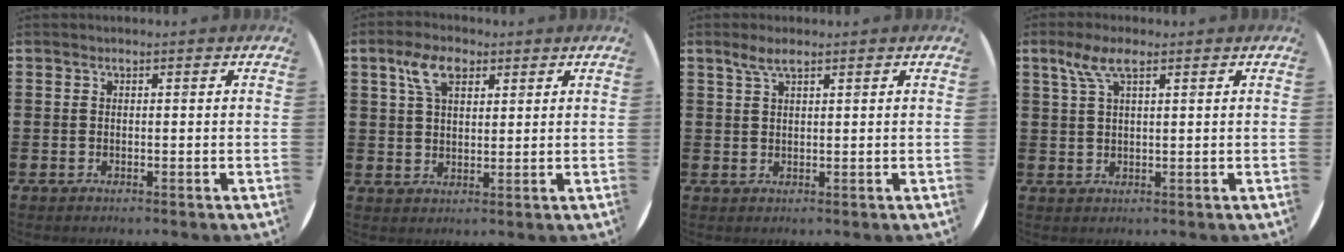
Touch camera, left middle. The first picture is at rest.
{"total": 5.5, "force": [3.1, 2.9, 3.4], "torque": [-0.070, 0.009, 0.054]}
{"total": 2.6, "force": [1.8, 0.6, 1.8], "torque": [-0.037, 0.005, 0.031]}
{"total": 4.4, "force": [2.5, 1.2, 3.4], "torque": [-0.073, 0.008, 0.043]}